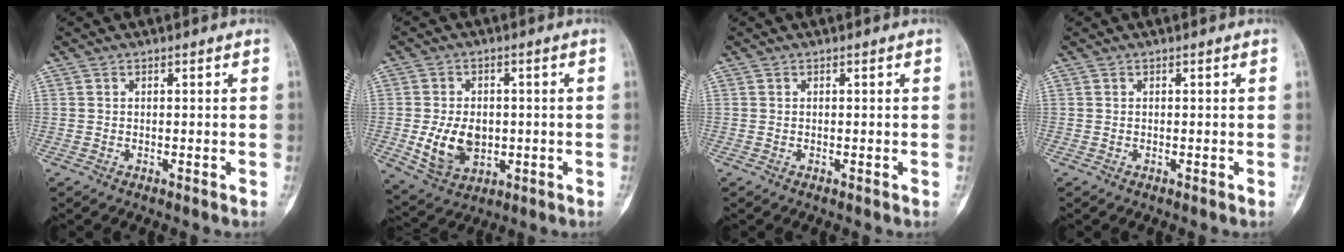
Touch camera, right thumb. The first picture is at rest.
{"total": 9.7, "force": [-1.1, 6.9, 6.7], "torque": [-0.095, -0.004, -0.004]}
{"total": 0.0}
{"total": 0.0}